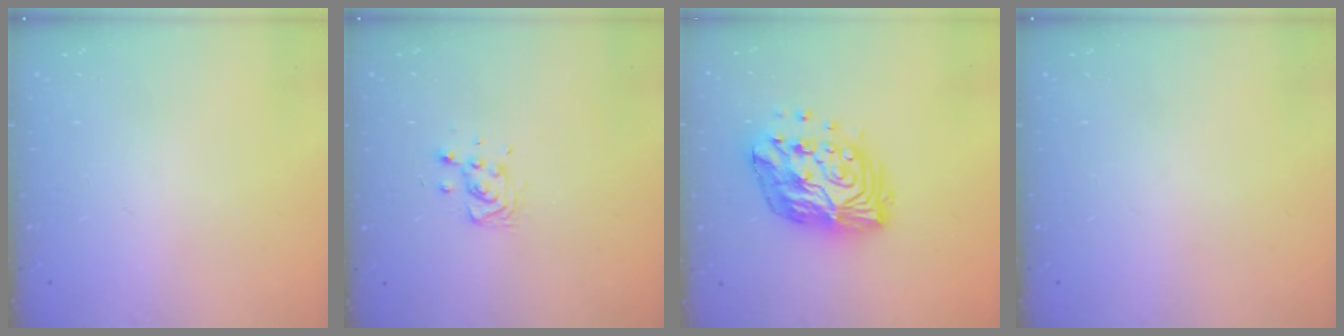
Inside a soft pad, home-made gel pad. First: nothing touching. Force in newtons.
{"total": 7.3, "press": 7.1, "slide": 2.0}
{"total": 15.0, "press": 15.0, "slide": 1.5}
{"total": 0.0}